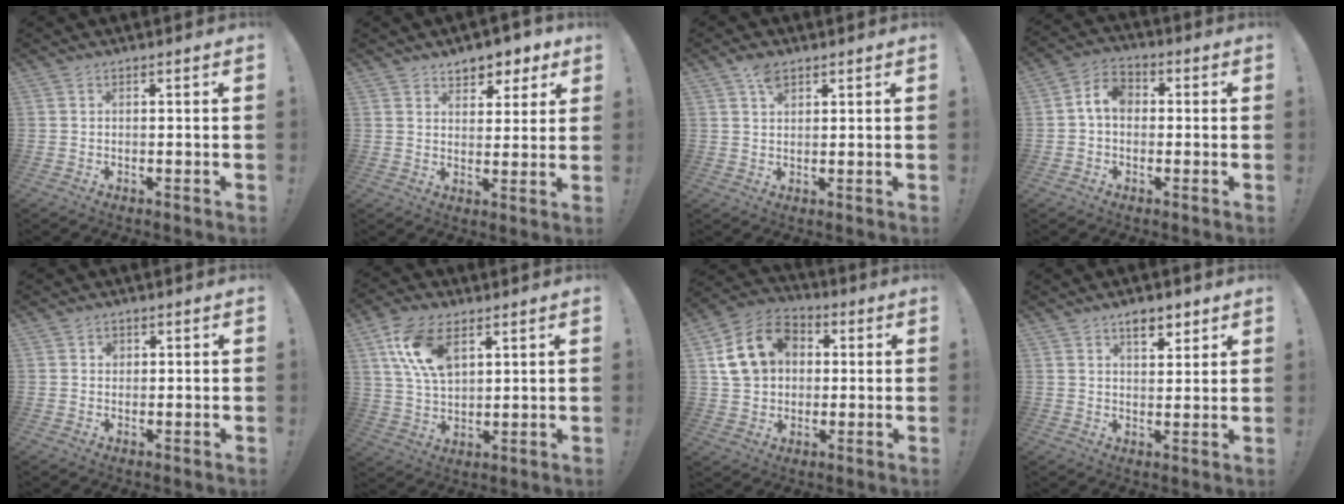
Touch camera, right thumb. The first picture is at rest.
{"total": 6.3, "force": [4.6, 3.9, 1.9], "torque": [-0.018, -0.032, 0.084]}
{"total": 4.3, "force": [2.6, 2.4, 2.5], "torque": [-0.028, -0.010, 0.044]}
{"total": 6.7, "force": [0.1, 4.8, 4.7], "torque": [-0.090, 0.016, 0.003]}
{"total": 1.6, "force": [0.5, 1.4, 0.5], "torque": [0.002, -0.002, 0.005]}
{"total": 13.7, "force": [6.2, 7.8, 9.4], "torque": [-0.184, -0.009, 0.119]}
{"total": 16.1, "force": [4.4, 12.7, 8.8], "torque": [-0.137, 0.002, 0.092]}
{"total": 5.9, "force": [3.9, 2.8, 3.4], "torque": [-0.044, -0.015, 0.065]}